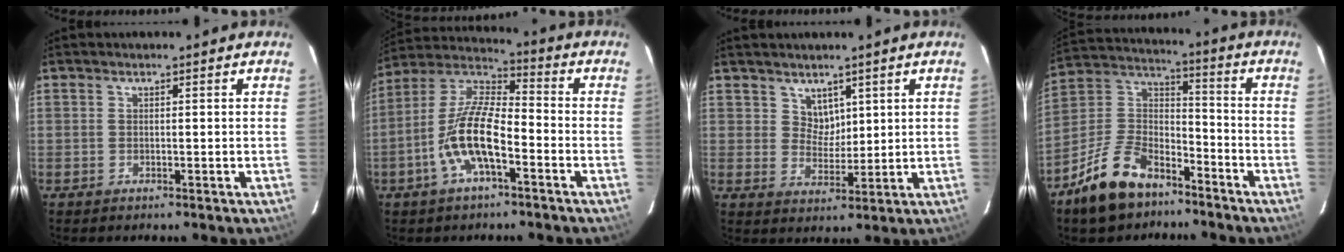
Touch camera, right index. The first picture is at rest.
{"total": 13.0, "force": [-5.2, 4.3, 11.1], "torque": [-0.232, 0.002, -0.106]}
{"total": 3.9, "force": [2.6, 2.9, 0.9], "torque": [-0.006, 0.003, 0.051]}
{"total": 16.1, "force": [-10.5, 8.5, 8.7], "torque": [-0.188, 0.024, -0.179]}